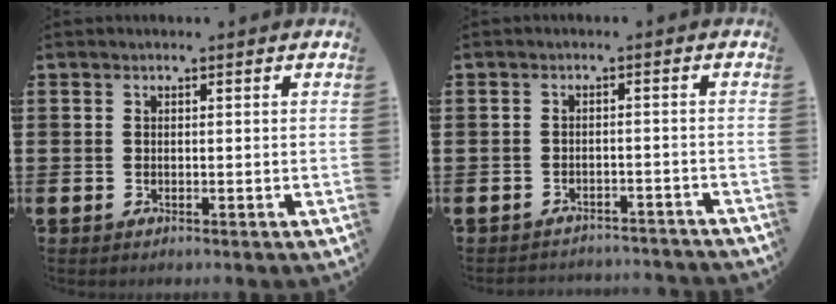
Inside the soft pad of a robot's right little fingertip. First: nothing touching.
{"total": 1.7, "force": [-1.7, 0.0, -0.1], "torque": [-0.004, 0.003, -0.038]}